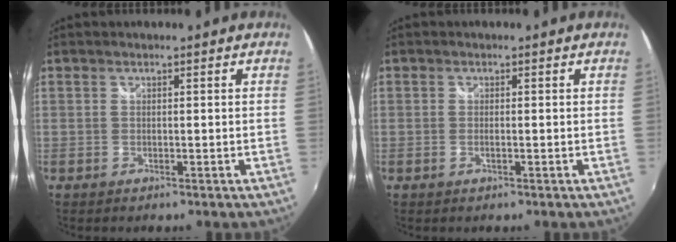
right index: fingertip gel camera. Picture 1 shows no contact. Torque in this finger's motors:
{"motor_torque": [-0.22, 0.13, -0.08, 0.00]}